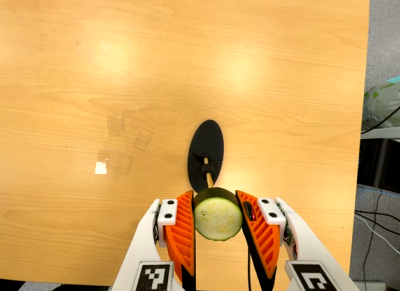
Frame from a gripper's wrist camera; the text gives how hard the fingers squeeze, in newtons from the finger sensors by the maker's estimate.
{"total": 12.0, "left": 12.4, "right": 11.7}